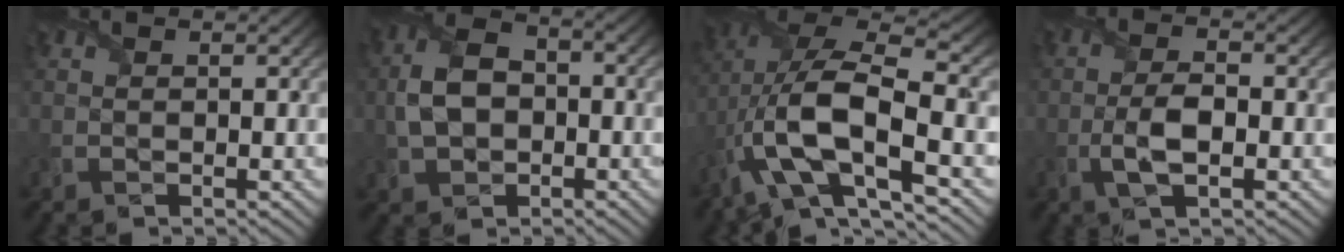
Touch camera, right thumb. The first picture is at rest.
{"total": 7.2, "force": [-1.0, 4.9, 5.2], "torque": [-0.115, 0.004, -0.024]}
{"total": 16.5, "force": [-4.1, 7.1, 14.3], "torque": [-0.298, -0.010, -0.068]}
{"total": 4.4, "force": [-1.4, 1.7, 3.8], "torque": [-0.083, -0.001, -0.033]}